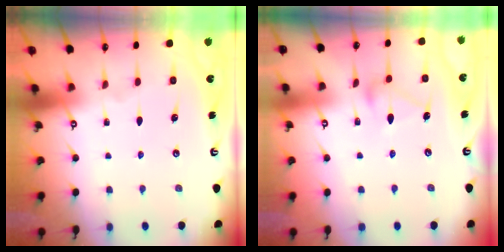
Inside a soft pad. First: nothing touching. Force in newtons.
{"total": 8.1, "press": 8.1, "slide": 0.4}